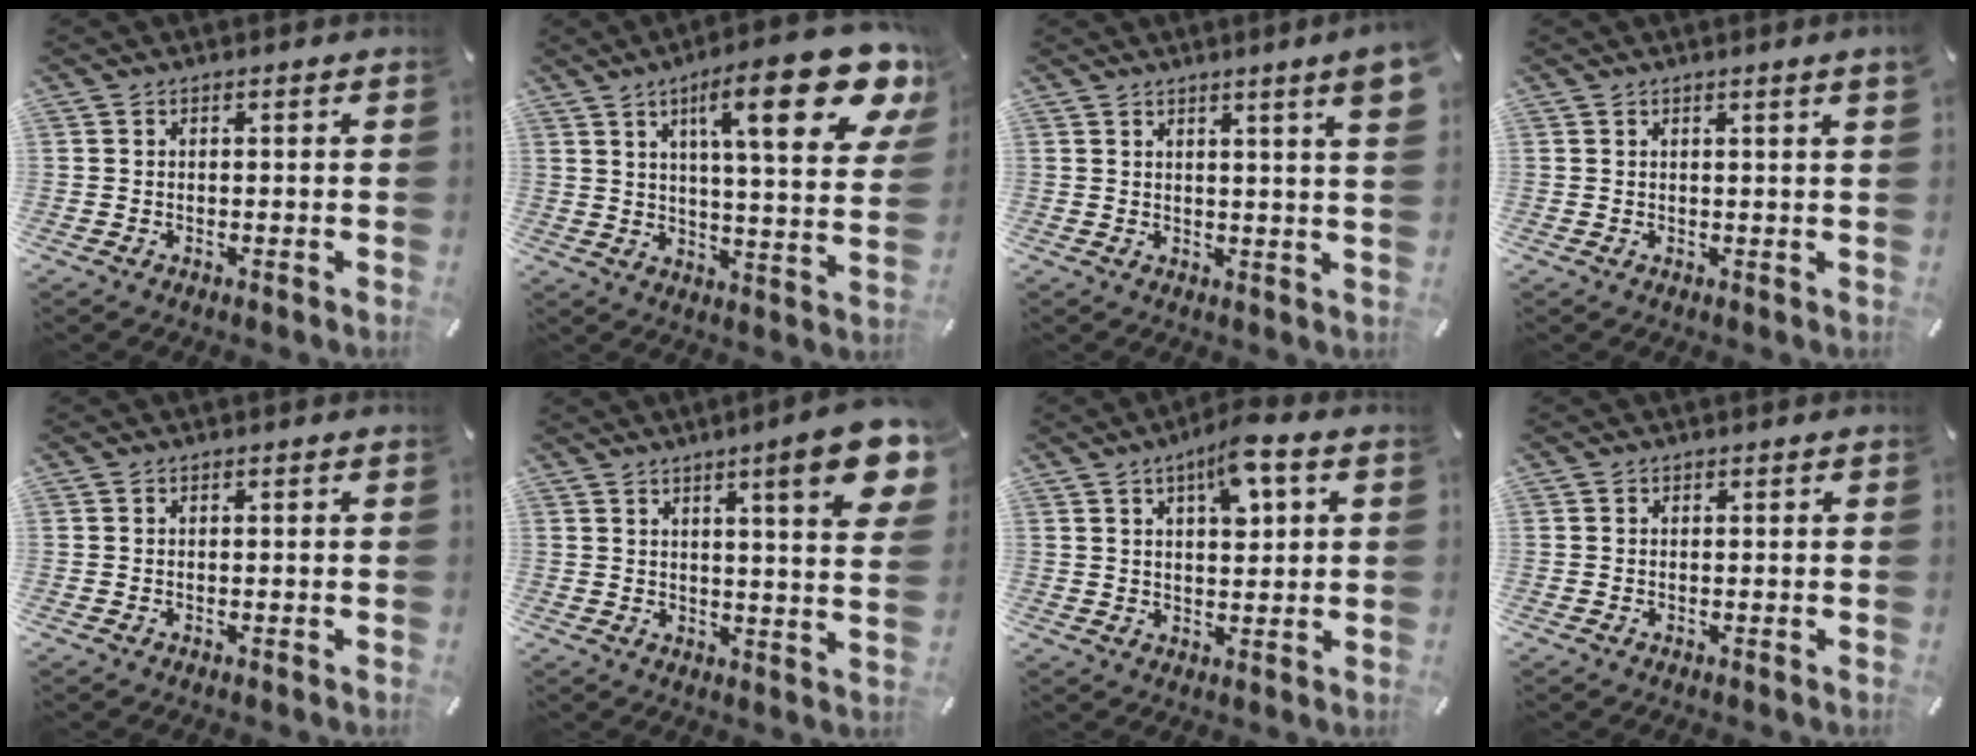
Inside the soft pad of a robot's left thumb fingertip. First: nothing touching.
{"total": 22.0, "force": [10.9, 5.6, 18.2], "torque": [-0.270, -0.051, 0.157]}
{"total": 6.4, "force": [3.2, -0.2, 5.5], "torque": [-0.090, -0.015, 0.052]}
{"total": 1.5, "force": [0.8, -0.1, 1.2], "torque": [-0.022, -0.002, 0.015]}
{"total": 0.0}
{"total": 12.8, "force": [6.4, 1.7, 11.0], "torque": [-0.158, -0.030, 0.095]}
{"total": 7.6, "force": [3.6, 3.1, 5.9], "torque": [-0.080, -0.013, 0.056]}
{"total": 0.0}